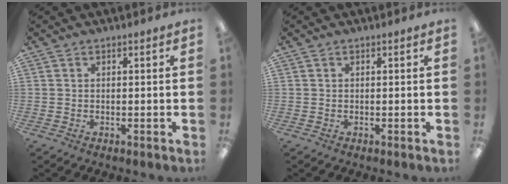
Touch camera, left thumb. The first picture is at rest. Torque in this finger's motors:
{"motor_torque": [-0.03, -0.10, 0.26, -0.02, 0.00]}